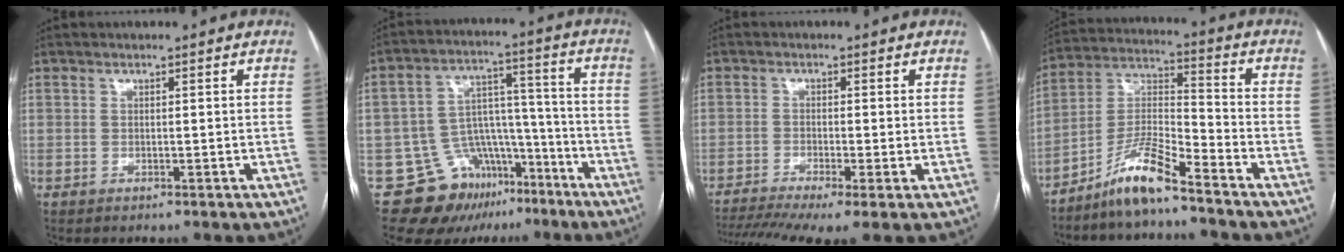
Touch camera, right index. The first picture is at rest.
{"total": 13.1, "force": [-8.6, 9.0, 3.8], "torque": [-0.051, 0.073, -0.126]}
{"total": 10.6, "force": [-7.1, 1.7, 7.7], "torque": [-0.146, -0.012, -0.117]}
{"total": 9.2, "force": [-7.2, 0.5, 5.7], "torque": [-0.120, 0.000, -0.142]}